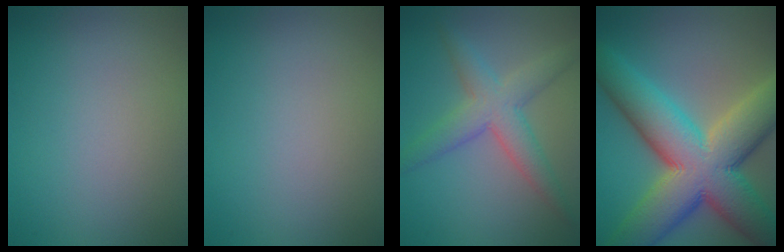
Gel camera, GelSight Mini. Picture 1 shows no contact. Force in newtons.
{"total": 0.0}
{"total": 4.6, "press": 4.6, "slide": 0.2}
{"total": 14.6, "press": 14.6, "slide": 0.5}